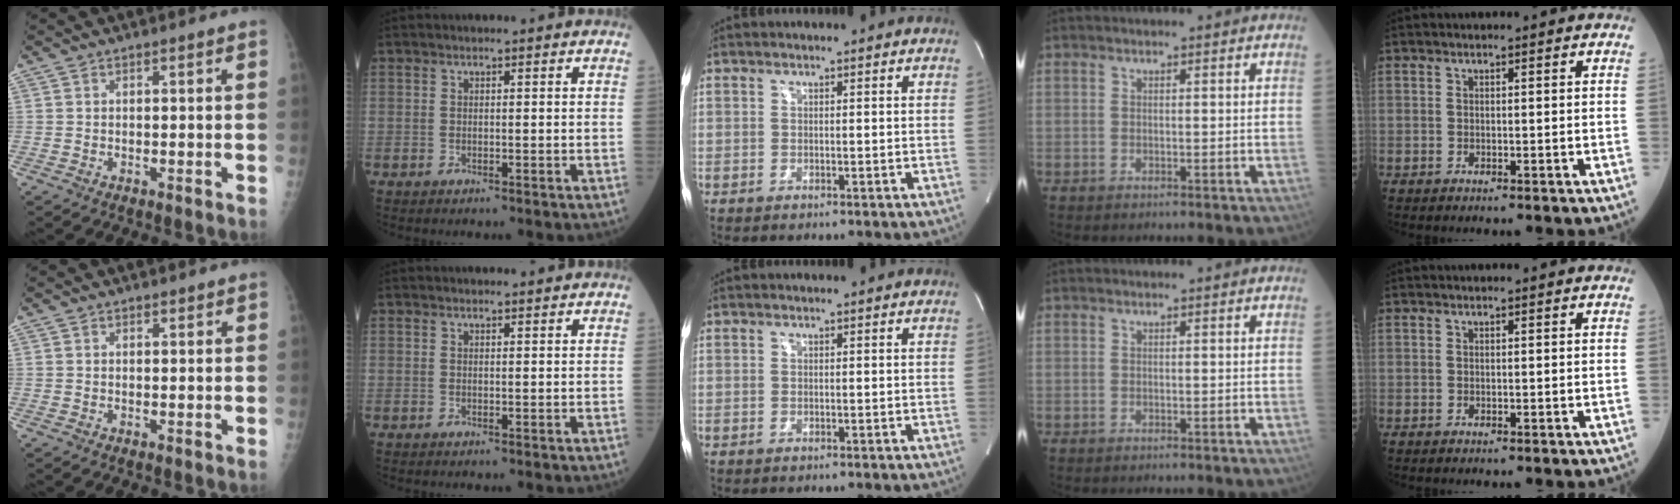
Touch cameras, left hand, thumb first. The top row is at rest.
{"thumb": {"total": 0.8, "force": [0.6, 0.5, 0.1], "torque": [0.009, -0.004, 0.005]}, "index": {"total": 1.2, "force": [1.1, 0.3, 0.0], "torque": [-0.004, 0.005, 0.019]}}